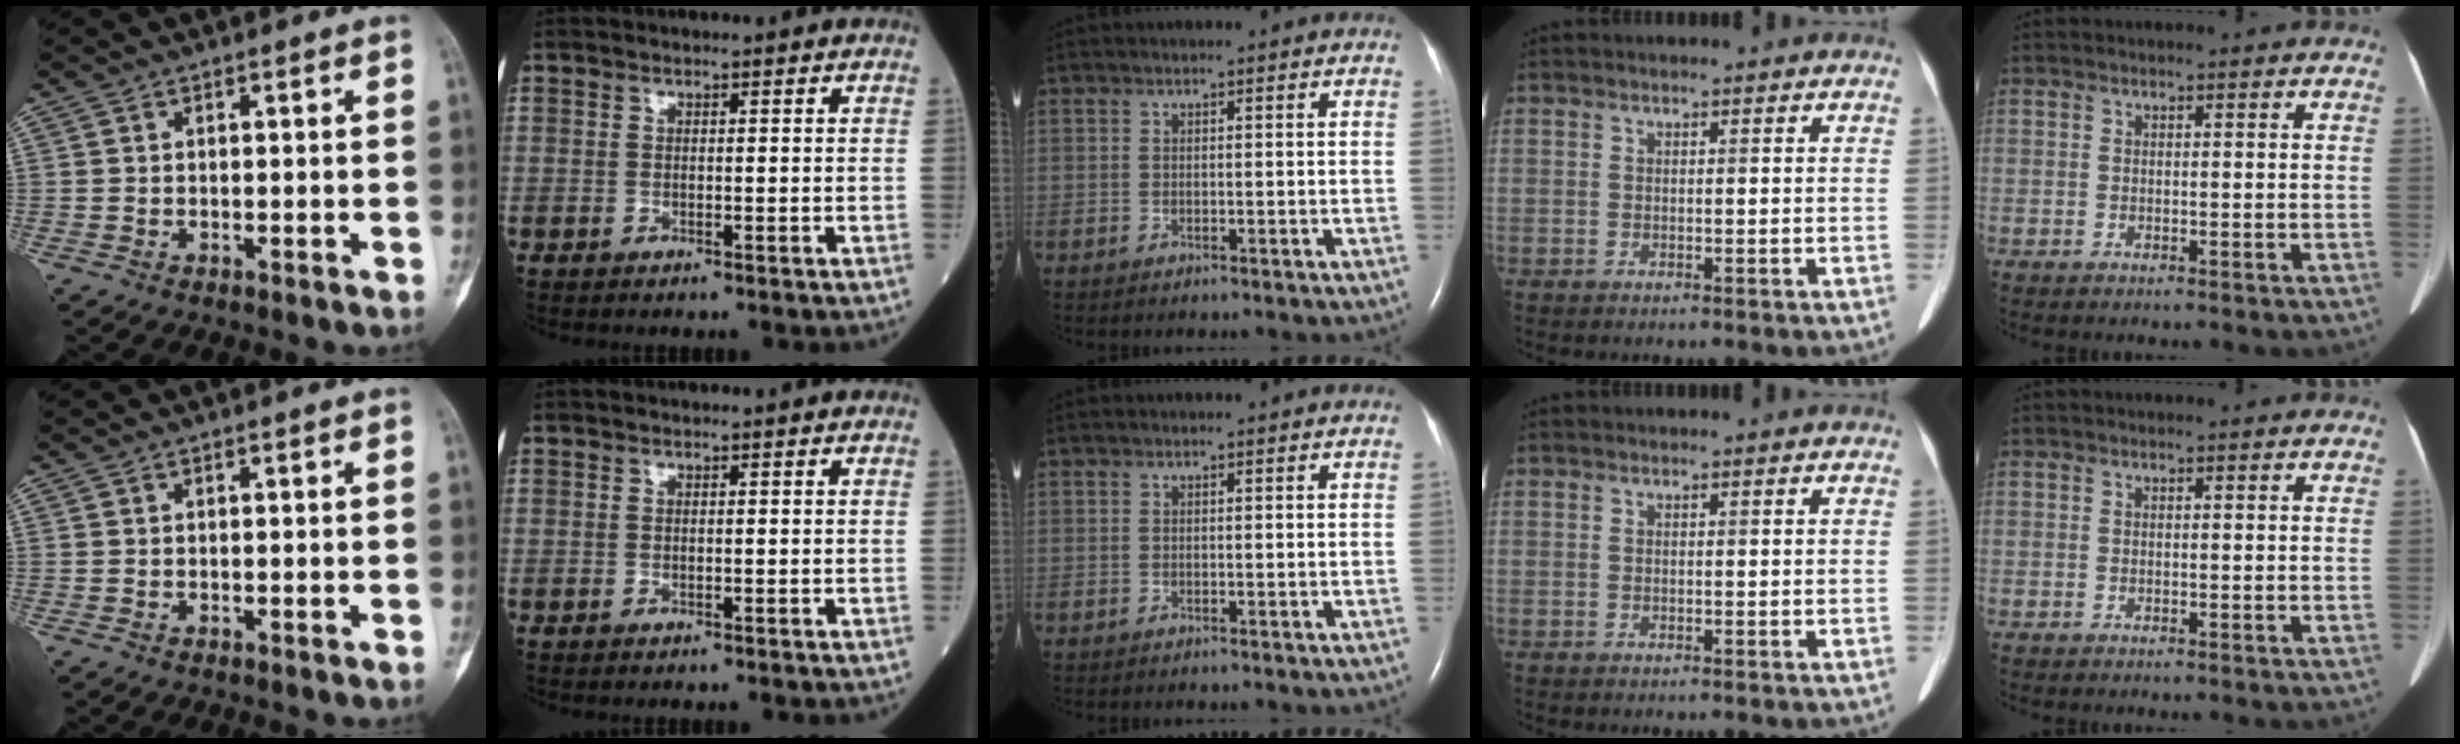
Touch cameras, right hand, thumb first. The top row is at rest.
{}